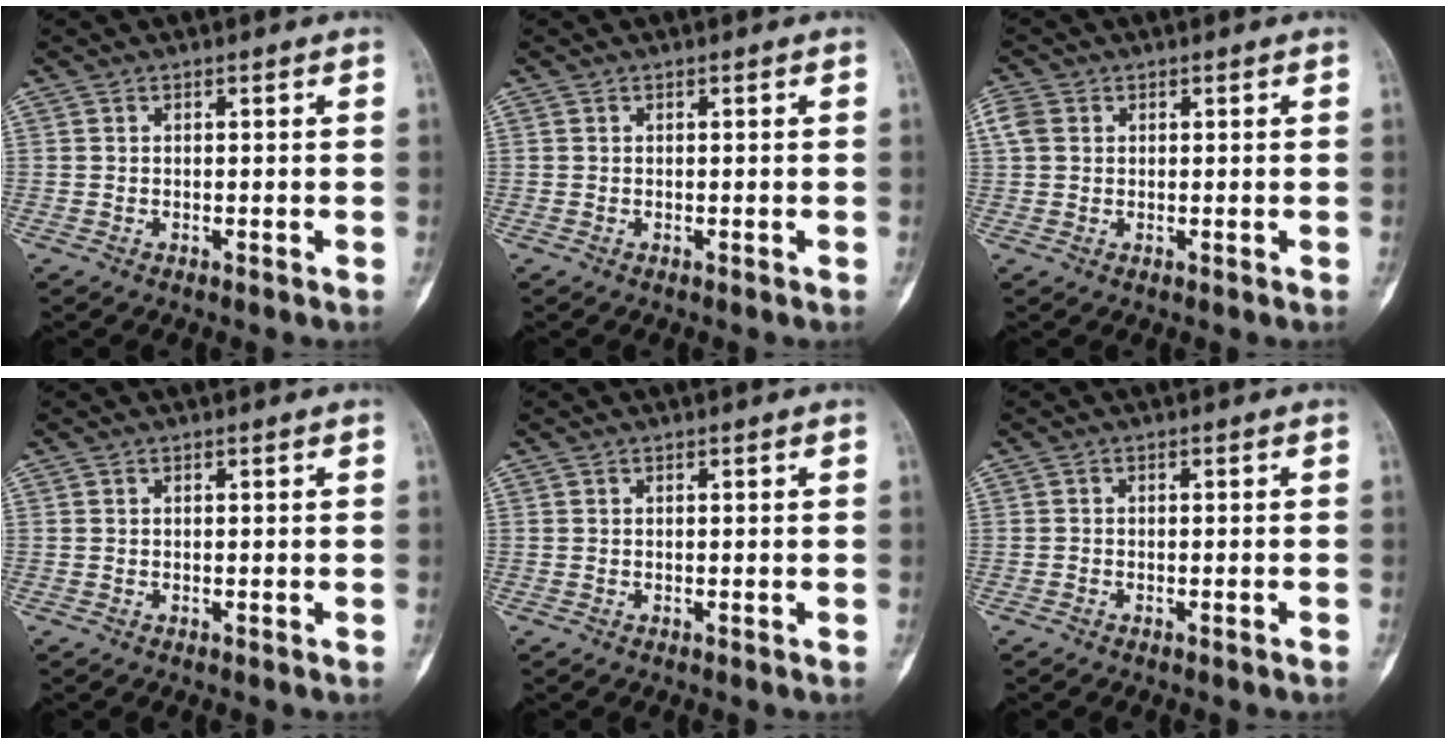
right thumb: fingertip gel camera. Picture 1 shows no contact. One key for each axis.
{"total": 0.0}
{"total": 3.3, "fx": 0.9, "fy": 2.7, "fz": 1.7, "tx": -0.043, "ty": 0.009, "tz": 0.017}
{"total": 0.0}
{"total": 0.0}
{"total": 0.7, "fx": -0.7, "fy": 0.1, "fz": 0.3, "tx": -0.009, "ty": 0.001, "tz": -0.012}